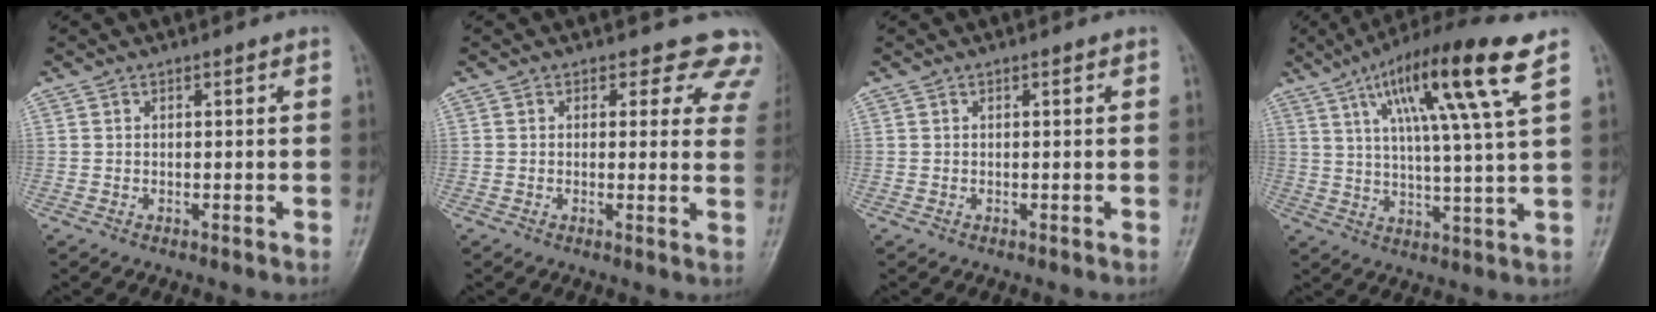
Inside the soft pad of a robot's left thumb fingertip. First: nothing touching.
{"total": 8.8, "force": [7.4, 4.6, 1.5], "torque": [0.041, -0.030, 0.047]}
{"total": 0.0}
{"total": 17.0, "force": [8.1, 1.2, 14.9], "torque": [-0.252, -0.013, 0.131]}